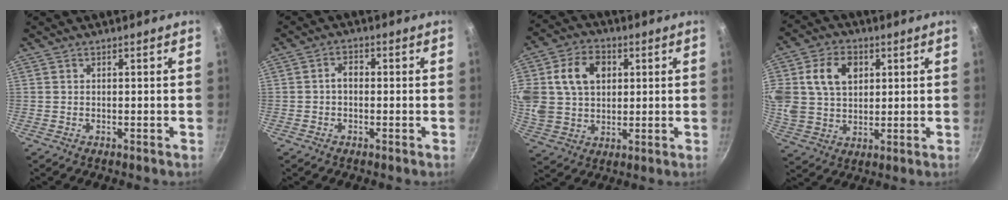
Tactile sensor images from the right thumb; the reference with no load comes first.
{"total": 2.5, "force": [-0.4, 1.7, 1.7], "torque": [-0.022, 0.013, -0.010]}
{"total": 19.1, "force": [4.6, 14.5, 11.6], "torque": [-0.238, 0.024, 0.084]}
{"total": 16.6, "force": [4.5, 12.4, 10.0], "torque": [-0.206, 0.019, 0.084]}